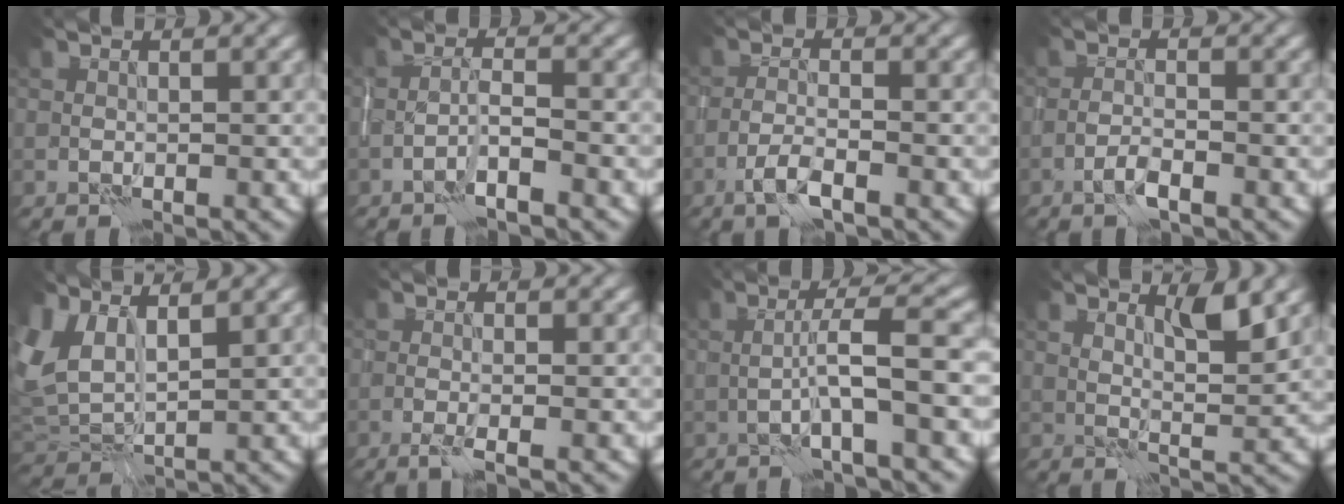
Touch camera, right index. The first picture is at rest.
{"total": 1.8, "force": [-1.3, -0.3, 1.3], "torque": [-0.027, 0.010, -0.027]}
{"total": 2.3, "force": [-1.5, 0.1, 1.7], "torque": [-0.038, 0.005, -0.034]}
{"total": 1.4, "force": [-1.0, -0.2, 1.0], "torque": [-0.023, 0.005, -0.022]}
{"total": 4.5, "force": [3.4, 1.9, 2.3], "torque": [-0.070, -0.002, 0.068]}
{"total": 1.5, "force": [-0.9, -0.3, 1.2], "torque": [-0.027, -0.002, -0.020]}
{"total": 3.4, "force": [-0.8, -0.8, 3.2], "torque": [-0.056, 0.020, -0.017]}
{"total": 2.7, "force": [2.2, -0.4, 1.4], "torque": [-0.023, -0.007, 0.043]}